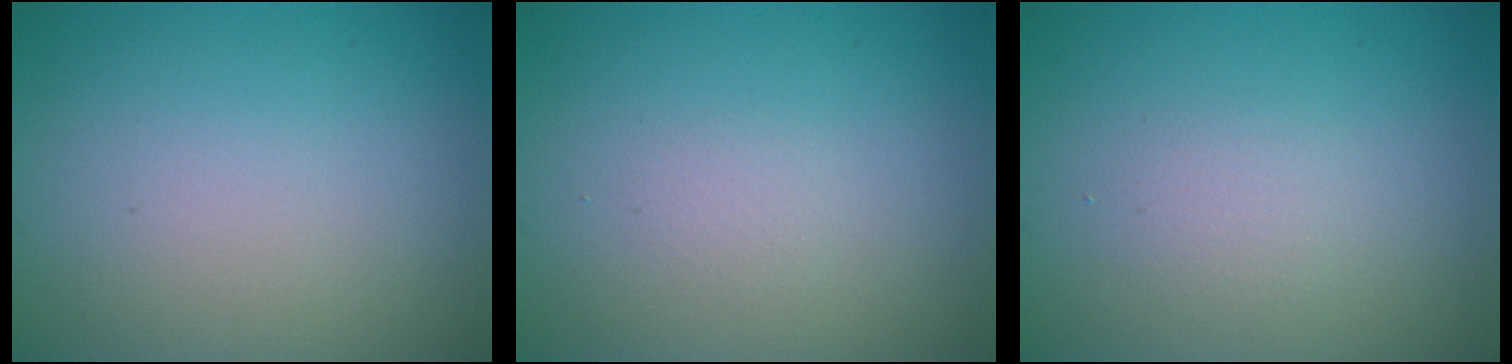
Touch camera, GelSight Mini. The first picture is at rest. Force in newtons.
{"total": 0.6, "press": 0.6, "slide": 0.1}
{"total": 1.4, "press": 1.4, "slide": 0.1}